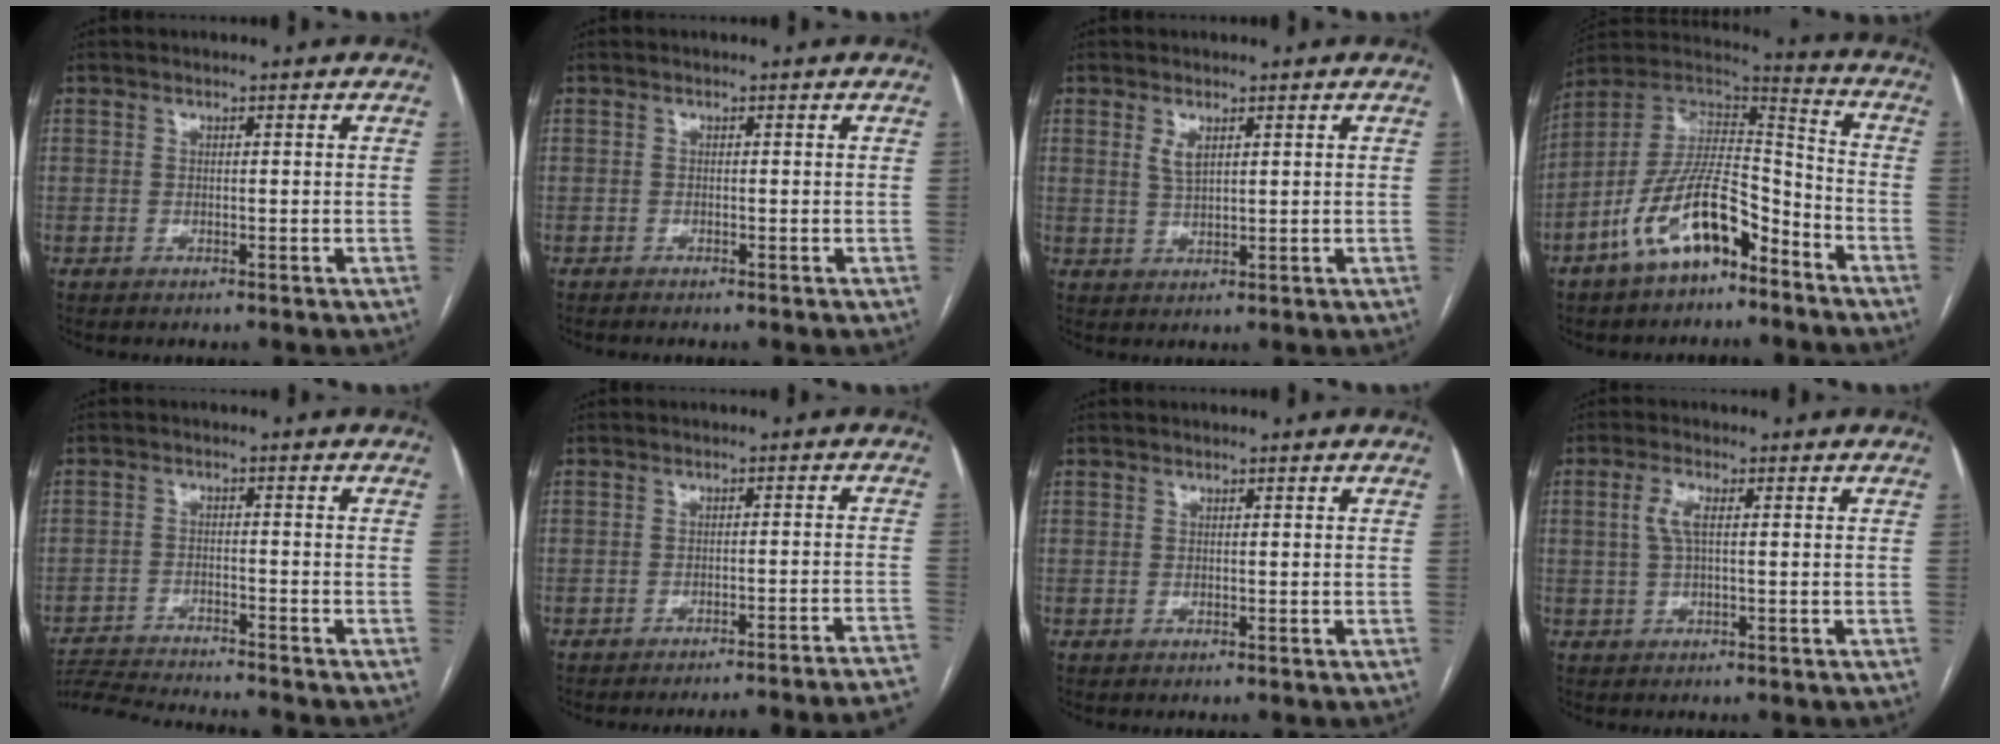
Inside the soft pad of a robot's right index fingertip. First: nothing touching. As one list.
[{"total": 1.3, "force": [-1.1, -0.1, 0.6], "torque": [-0.005, 0.001, -0.014]}, {"total": 2.6, "force": [1.3, 0.9, 2.1], "torque": [-0.044, -0.002, 0.031]}, {"total": 14.4, "force": [-8.5, 5.4, 10.4], "torque": [-0.196, 0.023, -0.152]}, {"total": 11.7, "force": [-11.2, -0.6, 3.4], "torque": [-0.051, -0.004, -0.181]}, {"total": 19.1, "force": [-18.4, -2.0, 4.8], "torque": [-0.003, -0.015, -0.214]}, {"total": 0.0}, {"total": 3.2, "force": [0.6, 0.8, 3.1], "torque": [-0.068, 0.007, 0.013]}]